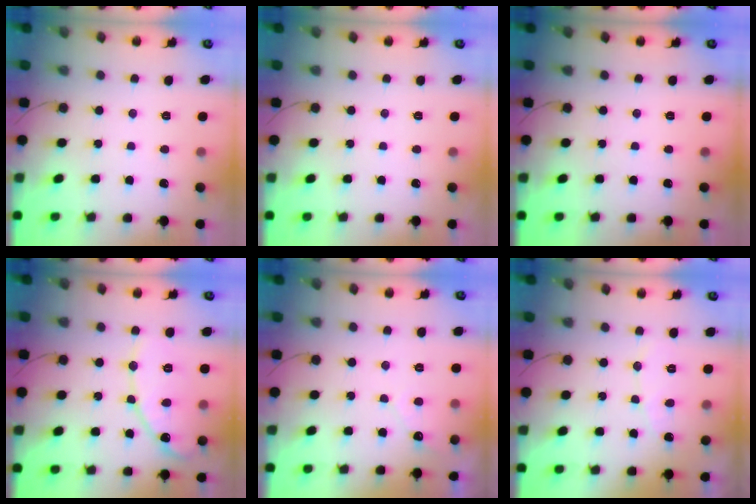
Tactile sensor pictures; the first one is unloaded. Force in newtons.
{"total": 0.0}
{"total": 0.0}
{"total": 12.2, "press": 12.1, "slide": 1.0}
{"total": 2.7, "press": 2.7, "slide": 0.1}
{"total": 5.2, "press": 5.2, "slide": 0.4}